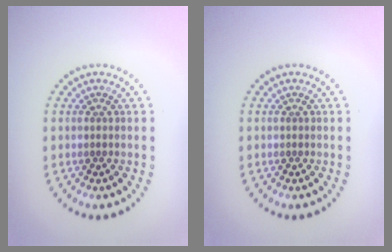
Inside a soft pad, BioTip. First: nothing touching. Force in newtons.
{"total": 0.0}